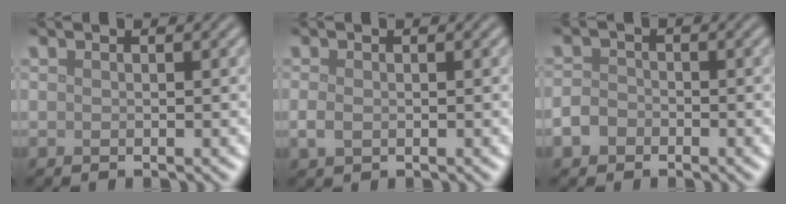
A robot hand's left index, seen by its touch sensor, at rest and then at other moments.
{"total": 1.2, "force": [-0.2, 0.9, 0.8], "torque": [-0.020, -0.004, -0.003]}
{"total": 2.1, "force": [-1.0, 1.6, 0.8], "torque": [-0.009, -0.001, -0.025]}